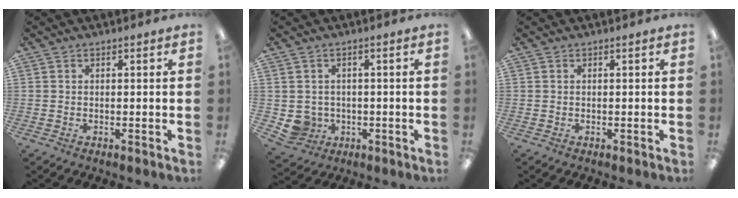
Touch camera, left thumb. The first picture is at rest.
{"total": 4.5, "force": [-0.1, 4.4, 0.7], "torque": [-0.029, 0.006, 0.004]}
{"total": 0.0}